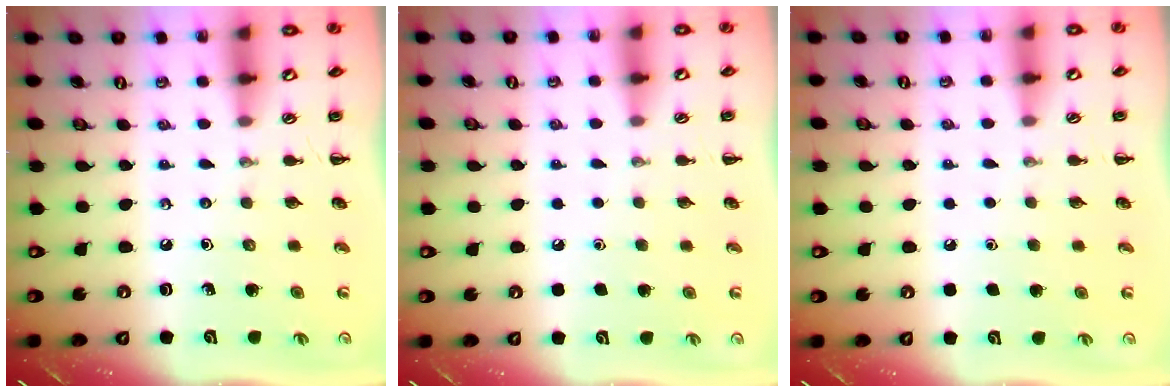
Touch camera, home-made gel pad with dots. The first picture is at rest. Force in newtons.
{"total": 1.7, "press": 1.7, "slide": 0.1}
{"total": 1.8, "press": 1.8, "slide": 0.1}